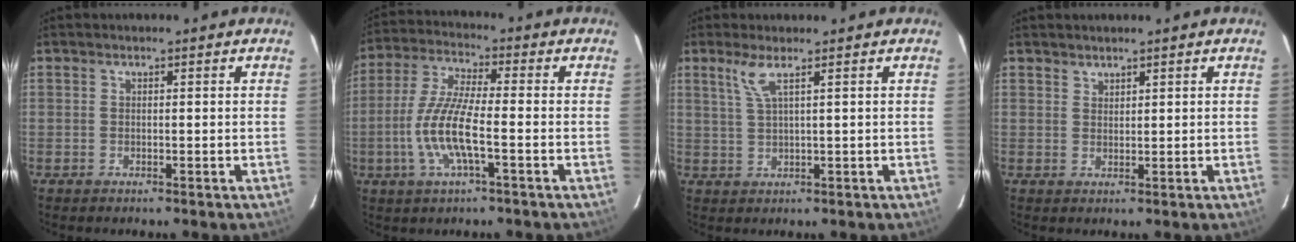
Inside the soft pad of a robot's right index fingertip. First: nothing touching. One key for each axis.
{"total": 11.0, "fx": -3.1, "fy": 2.0, "fz": 10.4, "tx": -0.221, "ty": -0.003, "tz": -0.063}
{"total": 3.3, "fx": 1.9, "fy": -0.2, "fz": 2.7, "tx": -0.060, "ty": -0.002, "tz": 0.044}
{"total": 1.4, "fx": 1.3, "fy": 0.5, "fz": 0.1, "tx": 0.003, "ty": 0.004, "tz": 0.025}